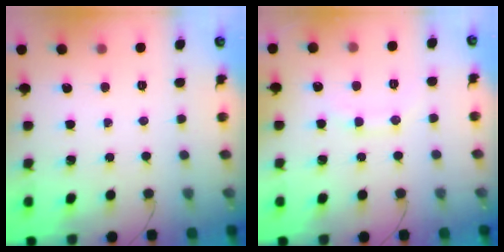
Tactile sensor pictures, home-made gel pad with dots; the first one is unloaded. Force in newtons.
{"total": 8.9, "press": 8.9, "slide": 1.1}